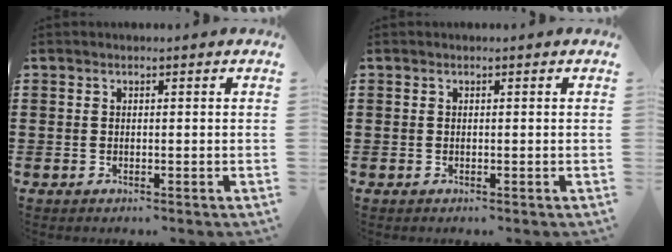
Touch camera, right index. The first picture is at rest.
{"total": 0.0}